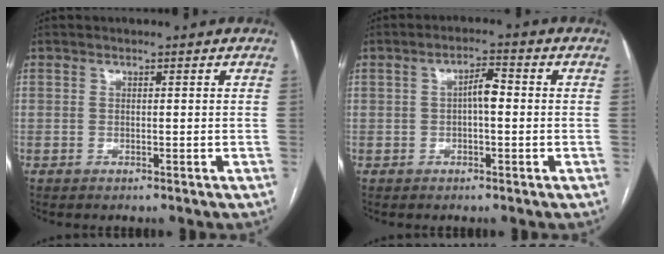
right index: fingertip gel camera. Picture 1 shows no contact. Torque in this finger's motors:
{"motor_torque": [0.58, 0.05, 0.29, 0.06]}